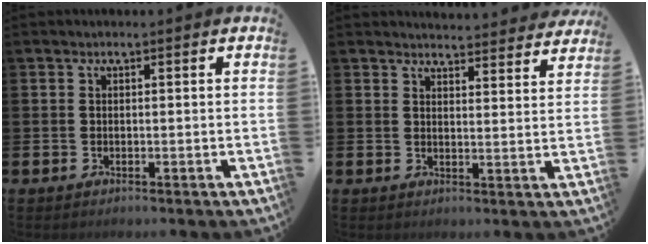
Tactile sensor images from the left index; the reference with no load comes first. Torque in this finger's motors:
{"motor_torque": [0.32, -0.49, 0.50, 0.05]}